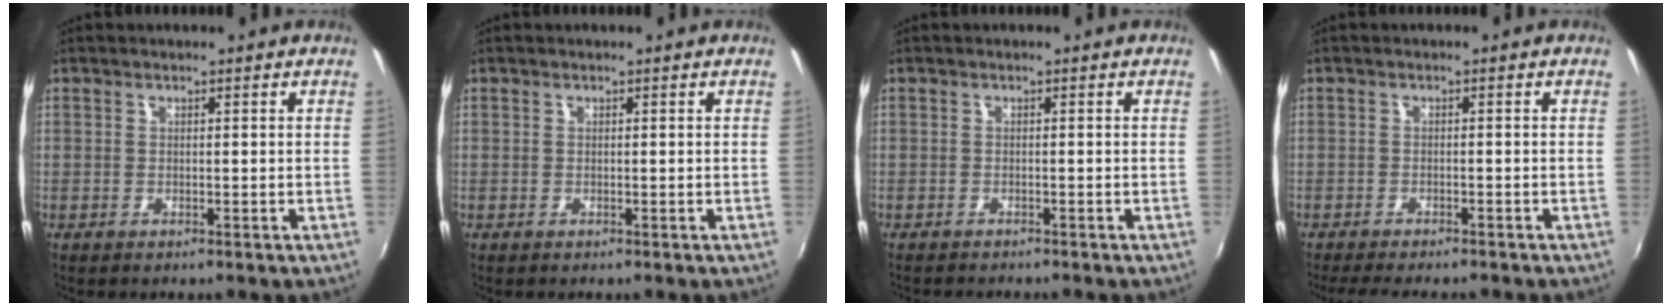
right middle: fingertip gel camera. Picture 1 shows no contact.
{"total": 0.0}
{"total": 2.2, "force": [-2.1, 0.3, 0.7], "torque": [-0.022, -0.012, -0.035]}
{"total": 7.8, "force": [-6.8, 1.5, 3.6], "torque": [-0.083, -0.016, -0.103]}